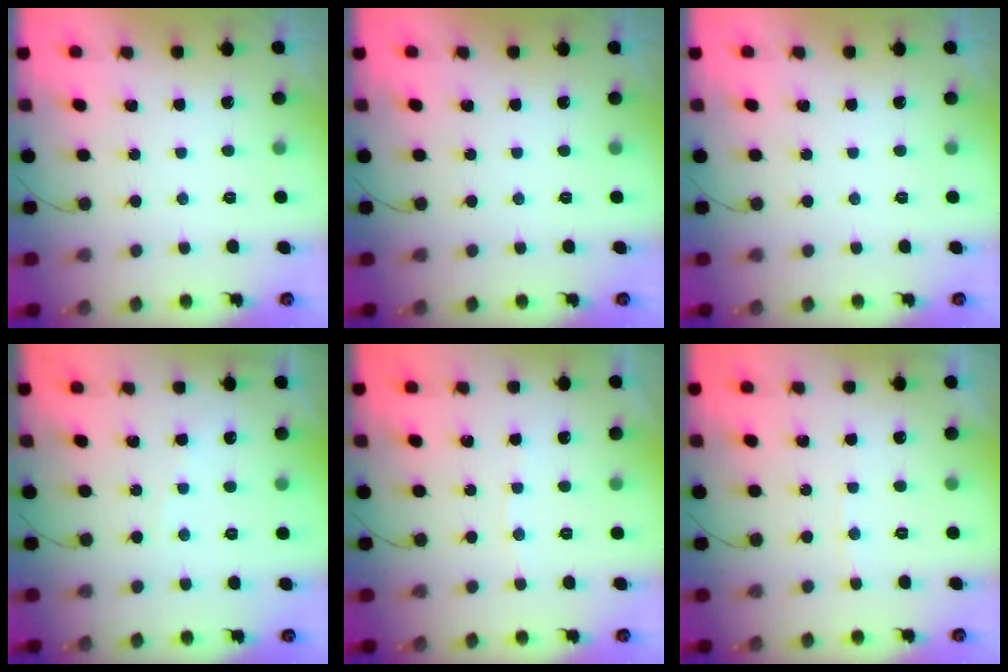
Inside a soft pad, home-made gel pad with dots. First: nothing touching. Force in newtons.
{"total": 0.0}
{"total": 0.0}
{"total": 2.3, "press": 2.3, "slide": 0.4}
{"total": 3.0, "press": 2.9, "slide": 0.4}
{"total": 2.5, "press": 2.5, "slide": 0.3}